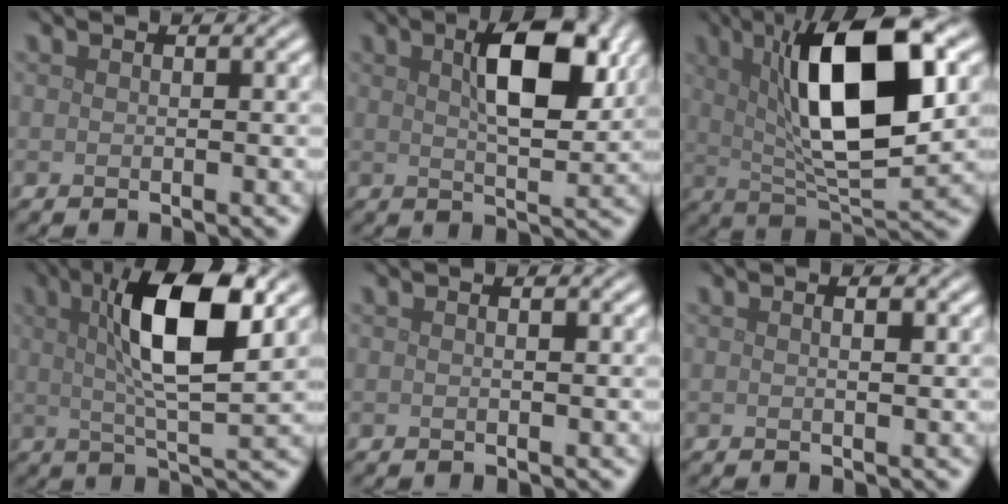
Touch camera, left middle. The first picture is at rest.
{"total": 7.2, "force": [2.5, 2.7, 6.2], "torque": [-0.102, 0.006, 0.041]}
{"total": 12.4, "force": [3.0, 4.1, 11.3], "torque": [-0.185, 0.010, 0.050]}
{"total": 9.4, "force": [2.7, 2.5, 8.6], "torque": [-0.143, 0.011, 0.043]}
{"total": 0.5, "force": [0.2, 0.0, 0.5], "torque": [-0.008, 0.003, 0.002]}
{"total": 1.2, "force": [0.4, 0.2, 1.1], "torque": [-0.014, -0.003, 0.004]}